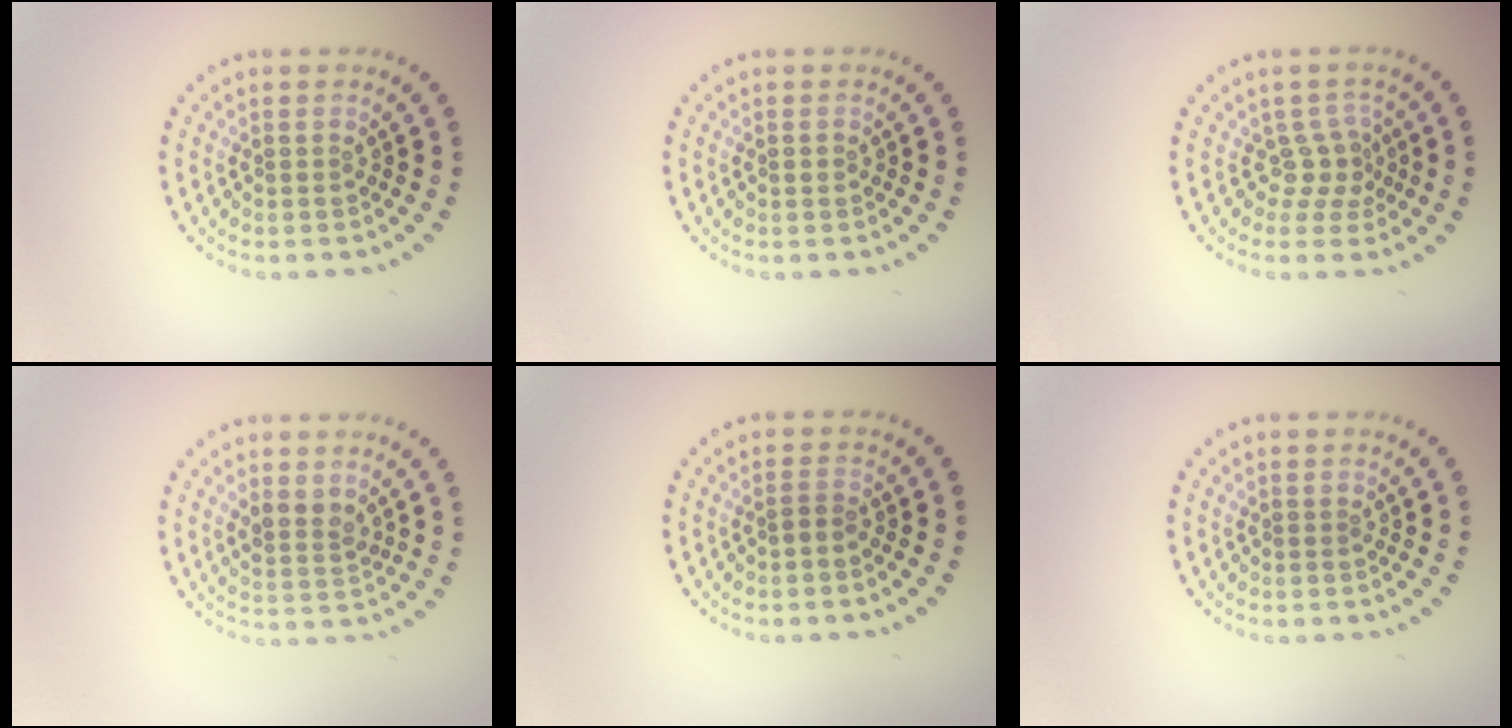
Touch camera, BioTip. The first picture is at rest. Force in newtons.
{"total": 0.6, "press": 0.6, "slide": 0.1}
{"total": 2.4, "press": 1.5, "slide": 1.8}
{"total": 2.0, "press": 1.8, "slide": 0.8}
{"total": 0.8, "press": 0.6, "slide": 0.5}
{"total": 0.0}